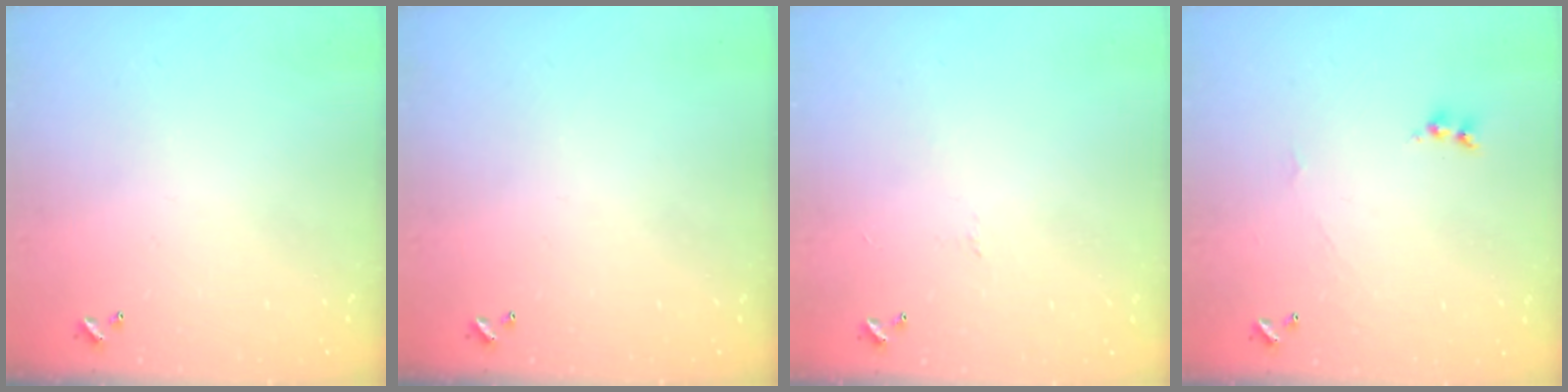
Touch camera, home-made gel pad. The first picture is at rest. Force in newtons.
{"total": 0.0}
{"total": 0.0}
{"total": 1.7, "press": 1.6, "slide": 0.6}